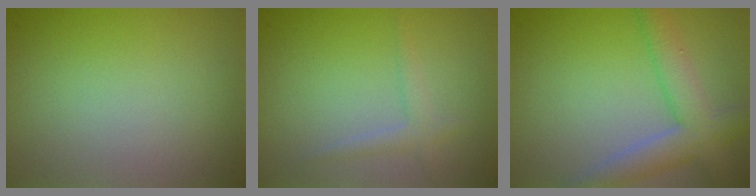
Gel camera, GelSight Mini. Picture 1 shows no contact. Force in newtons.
{"total": 1.6, "press": 1.6, "slide": 0.1}
{"total": 5.1, "press": 5.1, "slide": 0.2}